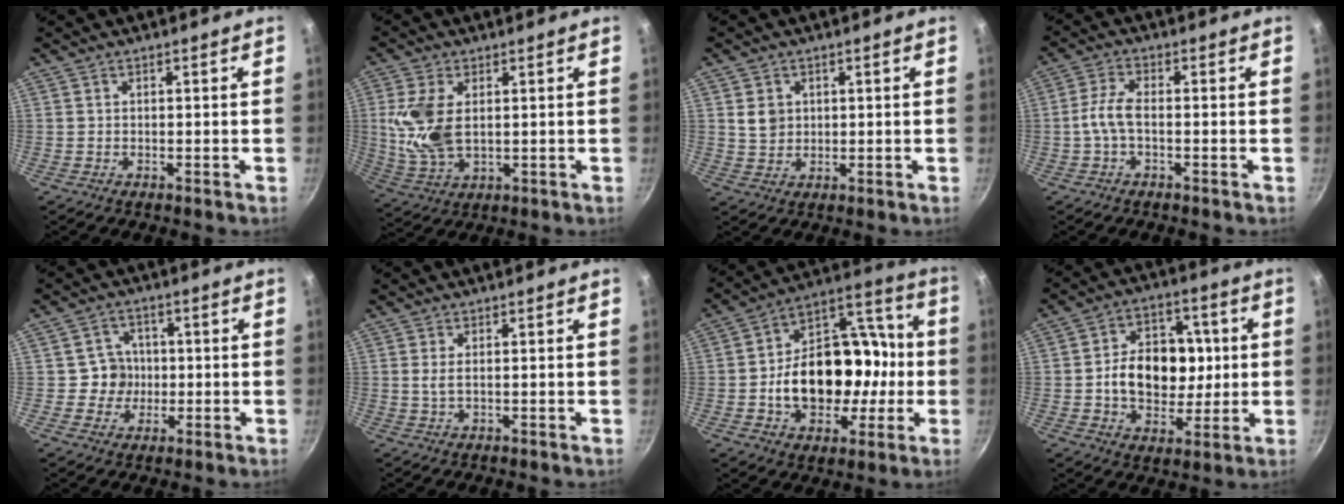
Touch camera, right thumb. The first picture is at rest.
{"total": 10.6, "force": [1.4, 6.0, 8.7], "torque": [-0.187, -0.008, 0.038]}
{"total": 3.9, "force": [1.1, 3.2, 1.9], "torque": [-0.018, -0.008, 0.025]}
{"total": 4.8, "force": [-0.8, 2.1, 4.3], "torque": [-0.098, 0.013, -0.022]}
{"total": 5.4, "force": [-0.4, 5.3, 1.1], "torque": [0.019, 0.014, -0.011]}
{"total": 1.7, "force": [0.3, 0.5, 1.6], "torque": [-0.042, 0.001, 0.013]}
{"total": 22.8, "force": [-2.2, 14.7, 17.2], "torque": [-0.230, 0.048, -0.025]}
{"total": 15.0, "force": [0.3, 10.8, 10.4], "torque": [-0.122, 0.020, 0.008]}